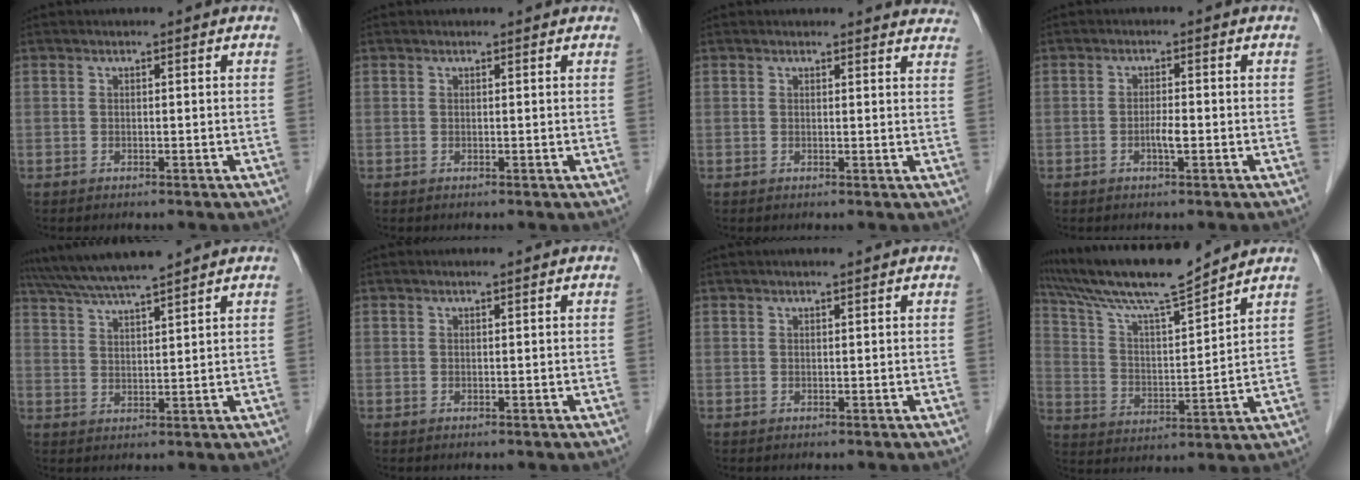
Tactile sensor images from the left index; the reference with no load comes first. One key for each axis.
{"total": 1.7, "fx": 1.5, "fy": 0.4, "fz": 0.5, "tx": -0.012, "ty": 0.017, "tz": 0.017}
{"total": 9.3, "fx": 9.0, "fy": 1.9, "fz": 1.3, "tx": 0.019, "ty": -0.004, "tz": 0.068}
{"total": 1.9, "fx": -0.7, "fy": 0.2, "fz": 1.8, "tx": -0.035, "ty": 0.000, "tz": -0.013}
{"total": 9.3, "fx": 8.3, "fy": -0.6, "fz": 4.2, "tx": -0.077, "ty": 0.027, "tz": 0.141}
{"total": 0.9, "fx": 0.7, "fy": 0.0, "fz": 0.5, "tx": -0.010, "ty": 0.007, "tz": 0.014}
{"total": 2.9, "fx": 2.4, "fy": 0.0, "fz": 1.7, "tx": -0.019, "ty": 0.021, "tz": 0.035}
{"total": 14.4, "fx": 12.9, "fy": -0.3, "fz": 6.5, "tx": -0.130, "ty": 0.008, "tz": 0.232}